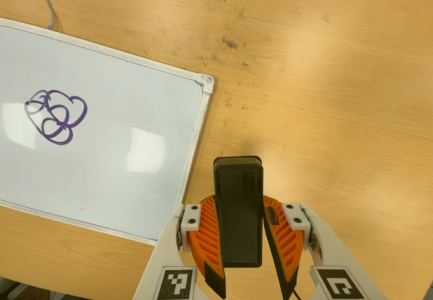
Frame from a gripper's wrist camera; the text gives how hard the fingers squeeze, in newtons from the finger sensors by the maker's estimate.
{"total": 8.6, "left": 7.7, "right": 9.4}